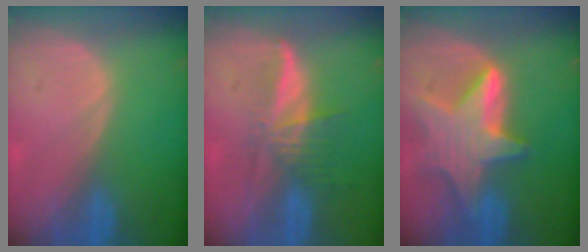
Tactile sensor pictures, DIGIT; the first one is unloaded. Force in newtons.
{"total": 5.8, "press": 5.2, "slide": 2.6}
{"total": 9.0, "press": 9.0, "slide": 0.7}